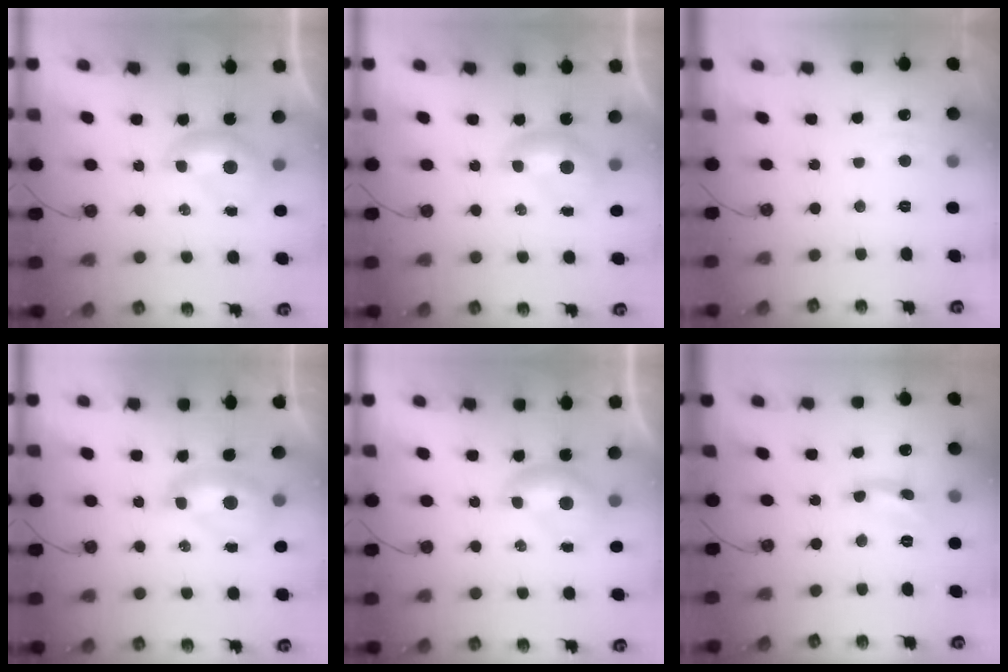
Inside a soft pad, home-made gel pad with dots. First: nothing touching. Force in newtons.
{"total": 0.0}
{"total": 1.9, "press": 1.9, "slide": 0.5}
{"total": 2.3, "press": 2.2, "slide": 0.6}
{"total": 0.0}
{"total": 2.5, "press": 2.5, "slide": 0.2}